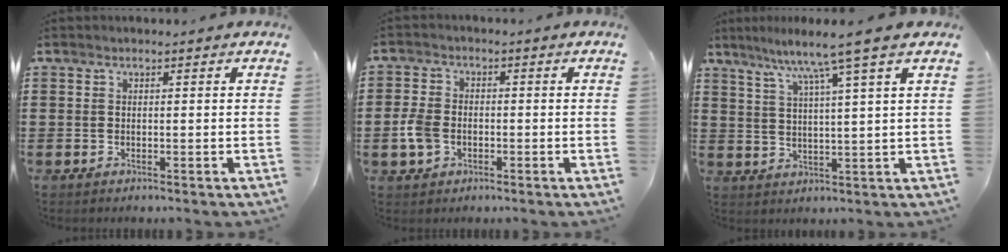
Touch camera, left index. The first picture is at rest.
{"total": 4.4, "force": [-1.1, 3.0, 3.0], "torque": [-0.083, -0.004, -0.027]}
{"total": 6.9, "force": [5.0, -1.4, 4.5], "torque": [-0.105, -0.022, 0.079]}